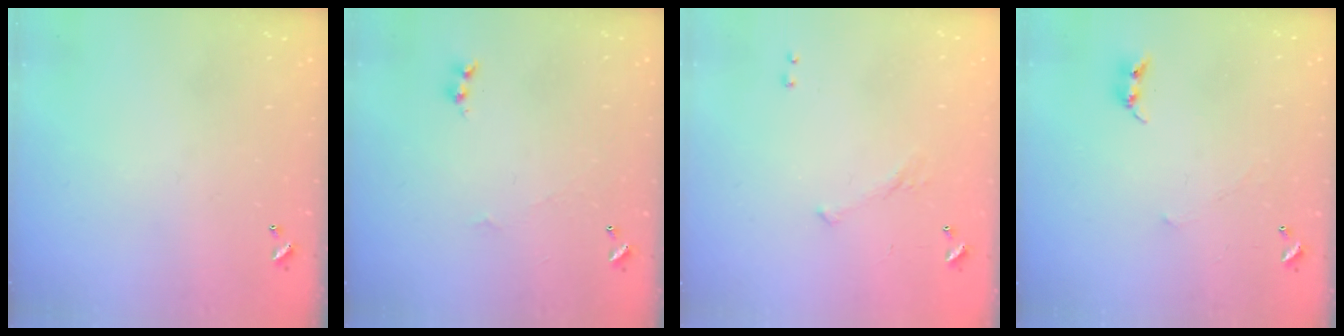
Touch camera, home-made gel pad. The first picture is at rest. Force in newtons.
{"total": 1.6, "press": 1.5, "slide": 0.4}
{"total": 5.8, "press": 5.8, "slide": 0.8}
{"total": 2.4, "press": 2.3, "slide": 0.4}